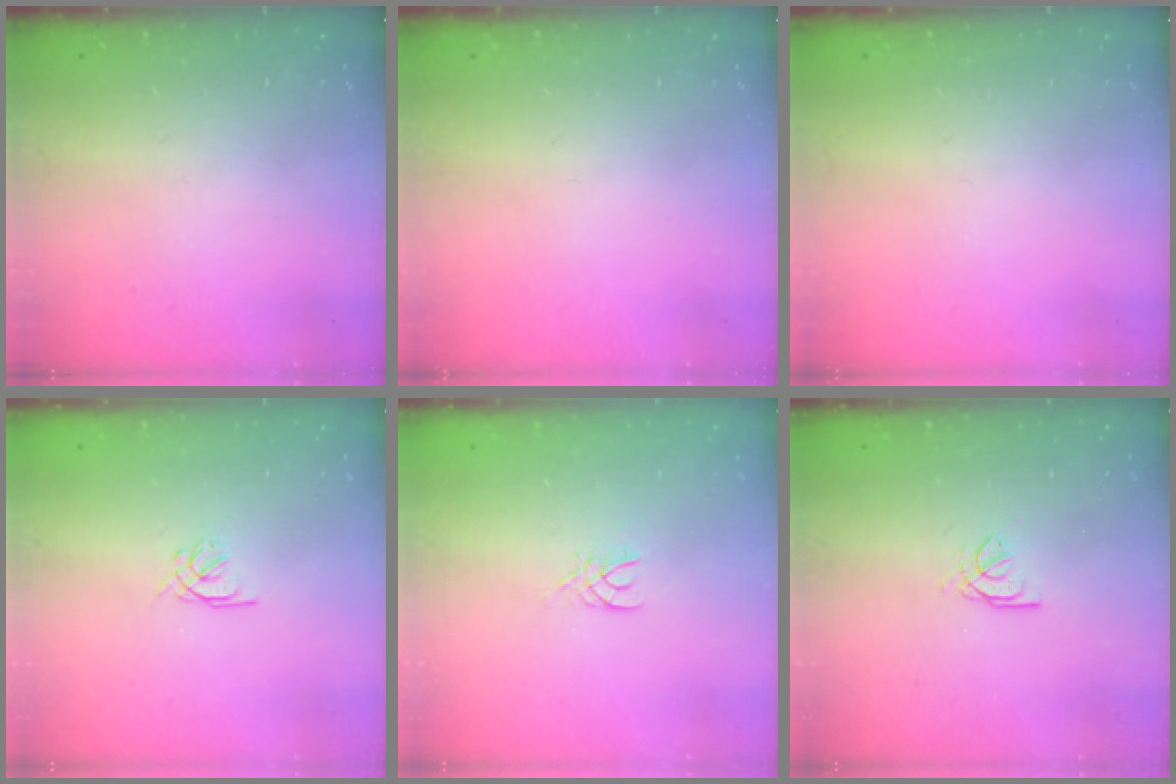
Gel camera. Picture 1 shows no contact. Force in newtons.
{"total": 0.0}
{"total": 0.0}
{"total": 1.4, "press": 1.3, "slide": 0.5}
{"total": 2.5, "press": 2.5, "slide": 0.4}
{"total": 2.7, "press": 2.7, "slide": 0.4}